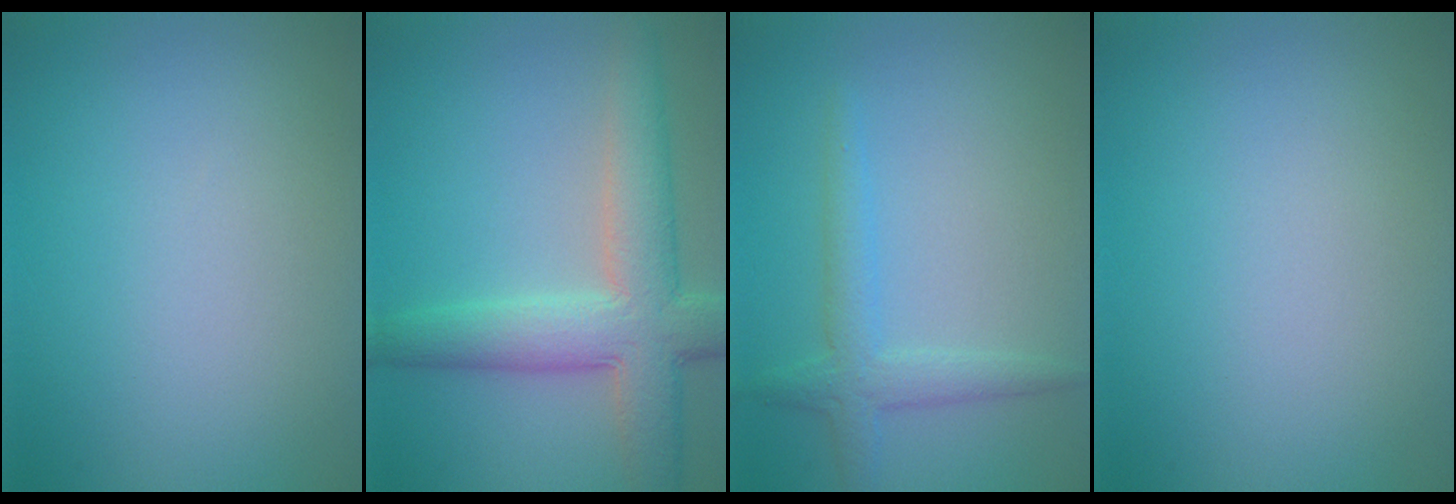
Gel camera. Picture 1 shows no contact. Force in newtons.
{"total": 6.9, "press": 6.9, "slide": 0.3}
{"total": 2.6, "press": 2.6, "slide": 0.1}
{"total": 0.0}